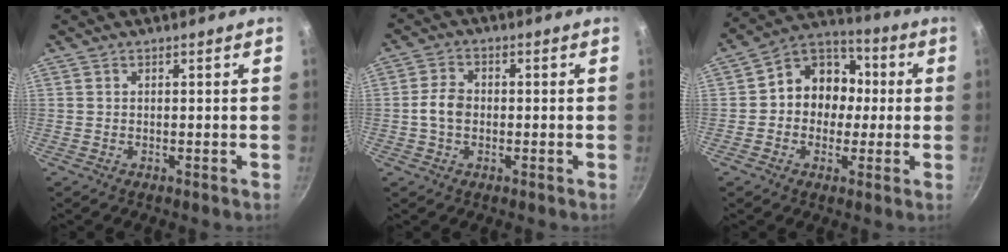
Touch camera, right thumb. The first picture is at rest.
{"total": 4.7, "force": [-0.6, 3.4, 3.1], "torque": [-0.054, 0.018, -0.017]}
{"total": 12.3, "force": [0.1, 10.6, 6.3], "torque": [-0.045, 0.033, -0.022]}